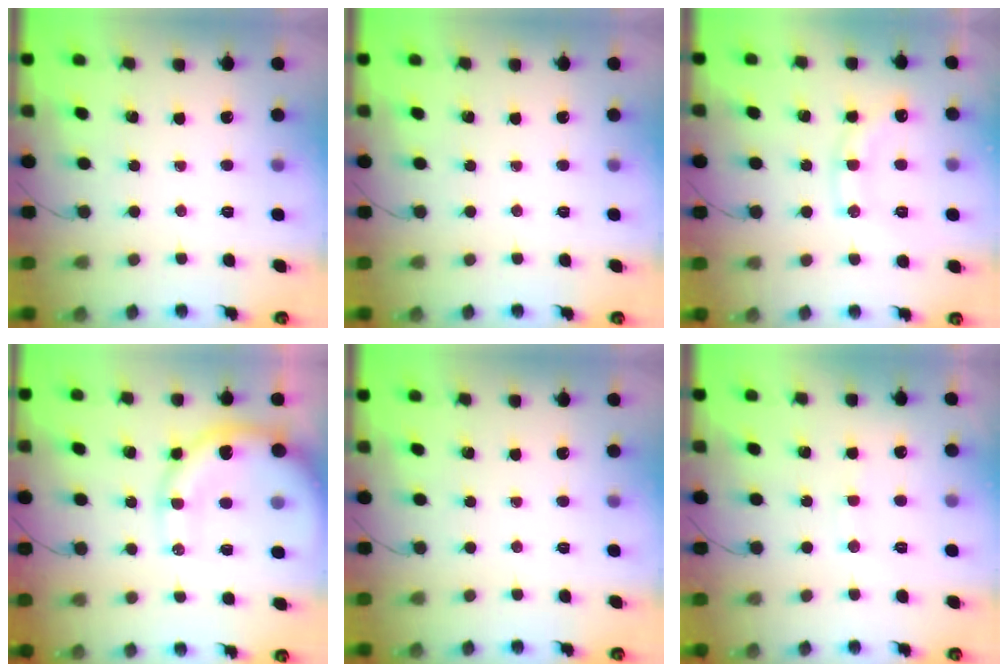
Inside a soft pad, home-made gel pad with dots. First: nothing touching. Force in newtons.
{"total": 0.0}
{"total": 11.2, "press": 11.2, "slide": 0.2}
{"total": 15.8, "press": 15.4, "slide": 3.5}
{"total": 0.0}
{"total": 6.8, "press": 6.7, "slide": 1.4}